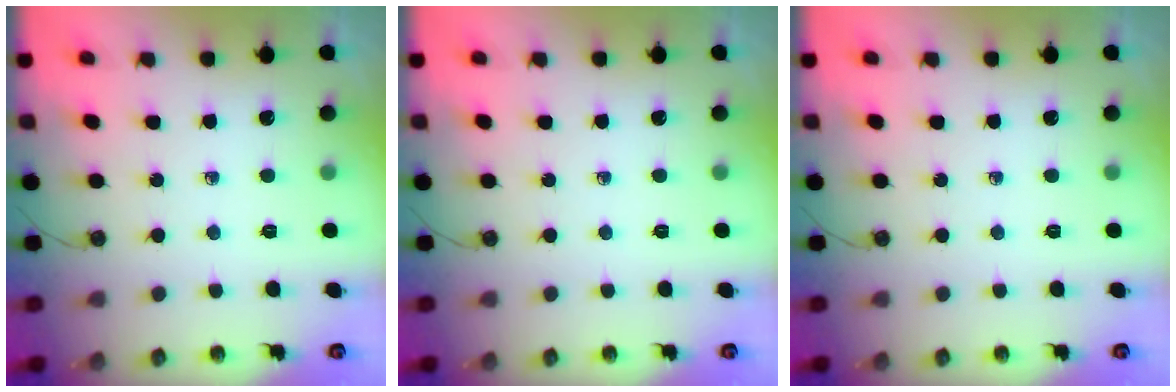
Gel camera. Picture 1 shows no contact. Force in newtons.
{"total": 0.0}
{"total": 0.0}